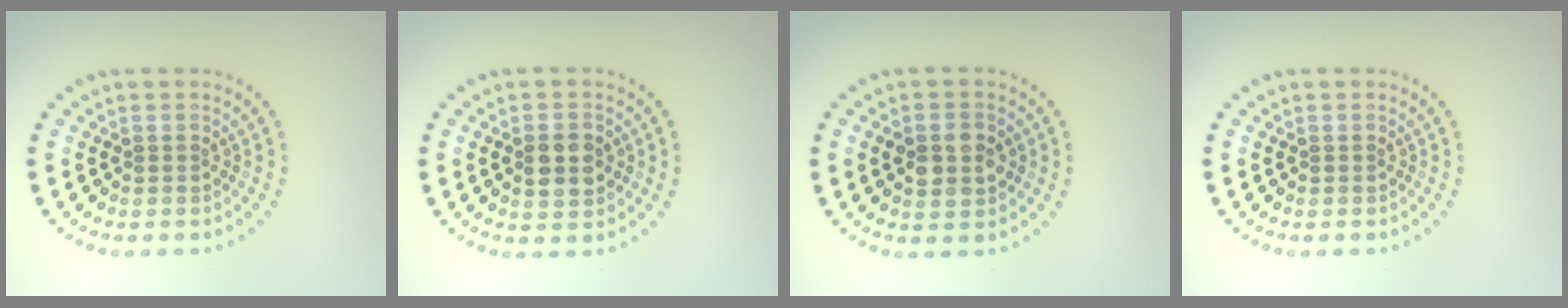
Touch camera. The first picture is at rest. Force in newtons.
{"total": 3.2, "press": 3.2, "slide": 0.1}
{"total": 3.8, "press": 3.8, "slide": 0.1}
{"total": 0.0}